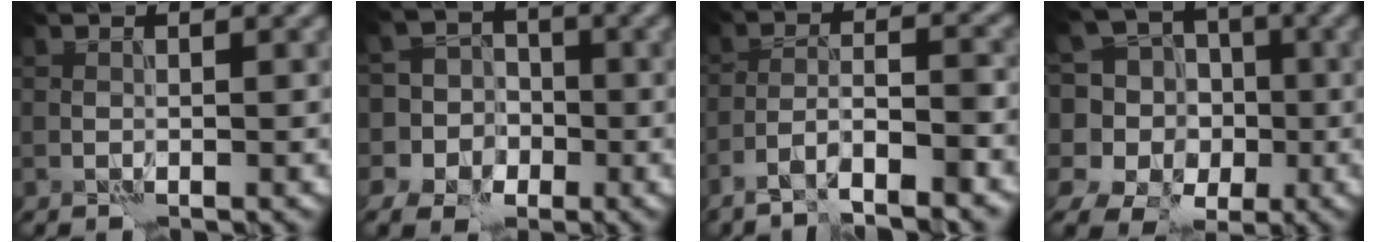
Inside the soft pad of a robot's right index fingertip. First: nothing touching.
{"total": 10.0, "force": [-3.5, 9.2, 1.6], "torque": [-0.039, -0.011, -0.085]}
{"total": 5.5, "force": [-4.2, 1.0, 3.5], "torque": [-0.054, 0.003, -0.073]}
{"total": 10.2, "force": [0.6, 9.6, 3.5], "torque": [-0.108, 0.032, -0.023]}